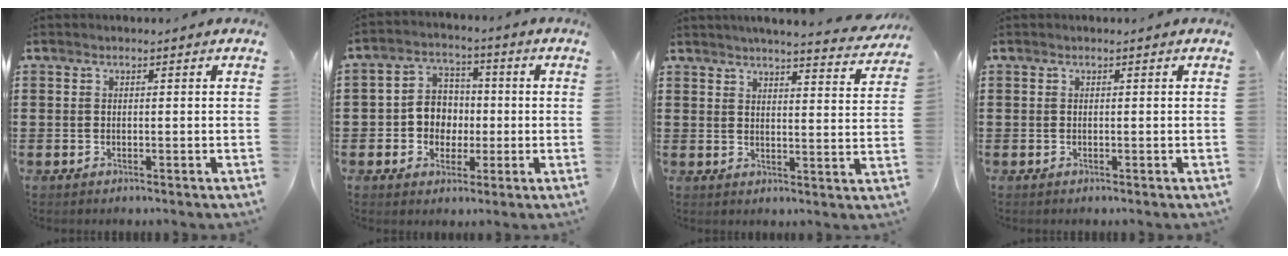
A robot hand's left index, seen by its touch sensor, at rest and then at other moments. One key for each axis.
{"total": 6.1, "fx": -0.6, "fy": 5.7, "fz": 2.0, "tx": -0.056, "ty": 0.021, "tz": -0.011}
{"total": 4.5, "fx": 4.3, "fy": -0.3, "fz": 1.2, "tx": -0.033, "ty": -0.026, "tz": 0.073}
{"total": 0.0}